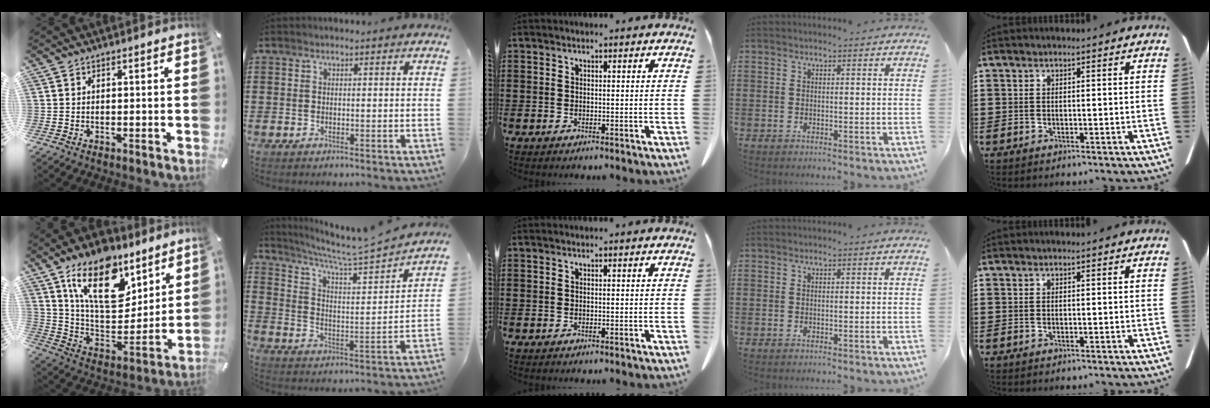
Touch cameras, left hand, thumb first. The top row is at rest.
{"thumb": {"total": 19.8, "force": [12.4, 10.4, 11.4], "torque": [-0.196, -0.062, 0.219]}, "index": {"total": 5.3, "force": [4.9, -1.2, 1.7], "torque": [-0.057, -0.053, 0.071]}}